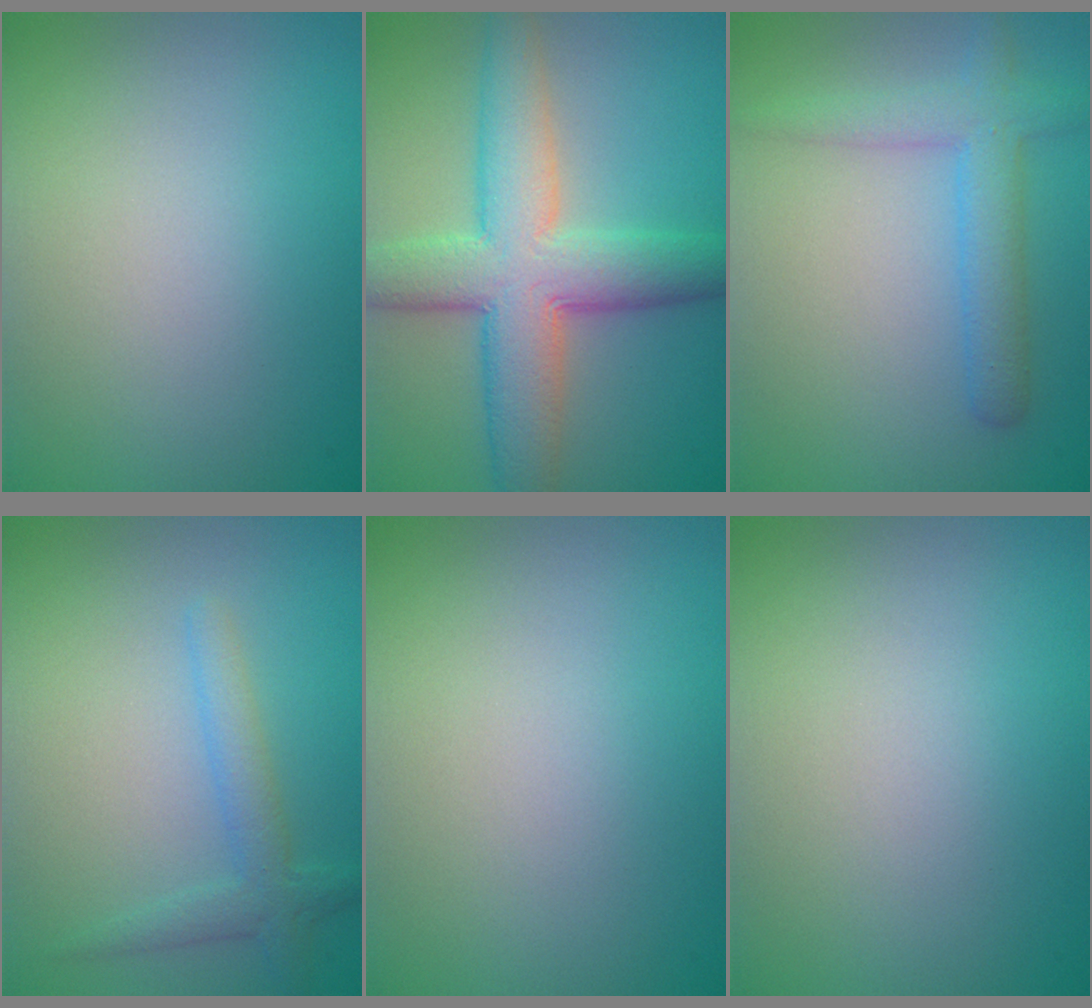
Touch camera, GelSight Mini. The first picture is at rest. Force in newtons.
{"total": 8.6, "press": 8.6, "slide": 0.2}
{"total": 3.5, "press": 3.5, "slide": 0.2}
{"total": 2.4, "press": 2.4, "slide": 0.2}
{"total": 0.0}
{"total": 0.0}